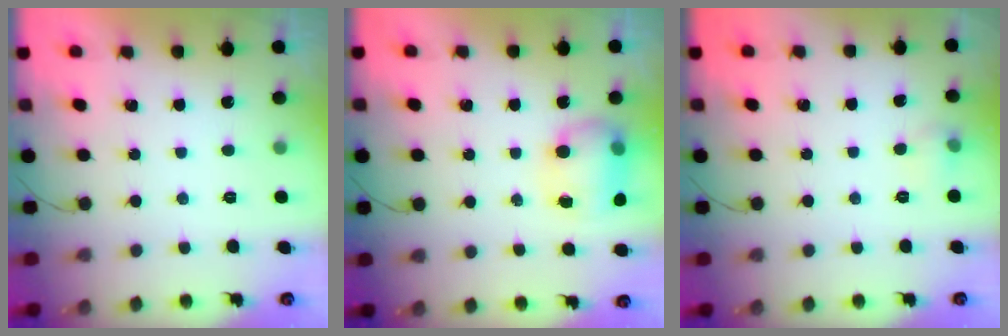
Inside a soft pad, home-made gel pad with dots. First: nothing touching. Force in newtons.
{"total": 11.7, "press": 9.4, "slide": 7.0}
{"total": 4.6, "press": 4.3, "slide": 1.7}